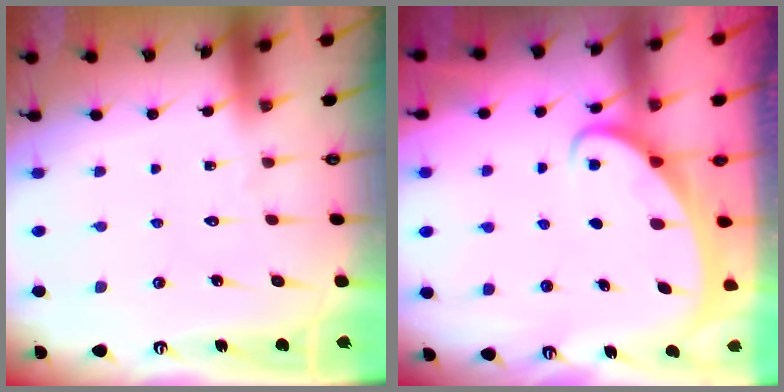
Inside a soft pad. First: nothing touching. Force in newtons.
{"total": 2.1, "press": 2.1, "slide": 0.0}